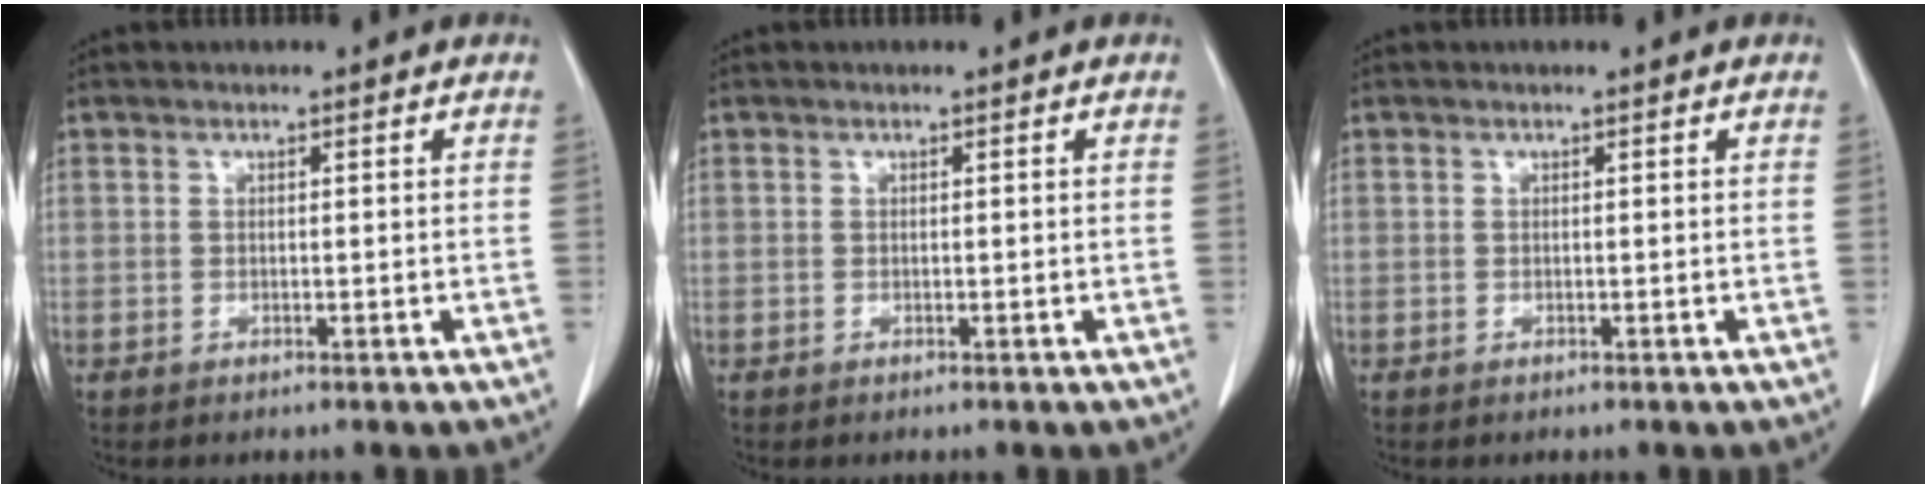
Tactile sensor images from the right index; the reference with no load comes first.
{"total": 0.0}
{"total": 0.0}